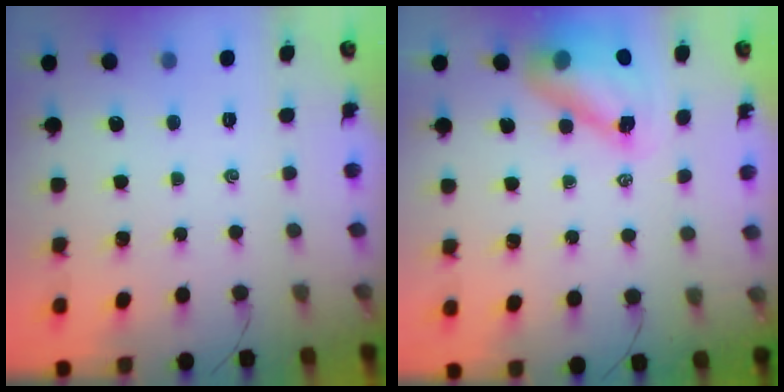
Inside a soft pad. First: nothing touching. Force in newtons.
{"total": 11.5, "press": 10.9, "slide": 3.5}